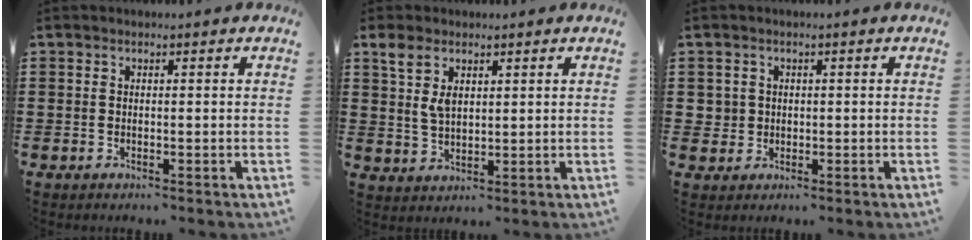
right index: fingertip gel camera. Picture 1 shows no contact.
{"total": 4.9, "force": [2.3, 2.6, 3.4], "torque": [-0.076, 0.009, 0.040]}
{"total": 2.0, "force": [0.1, 2.0, 0.1], "torque": [-0.012, 0.010, -0.001]}